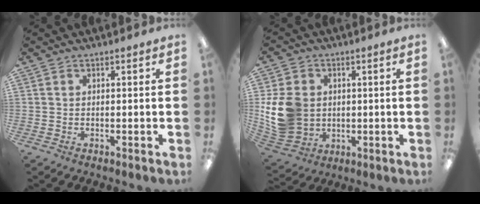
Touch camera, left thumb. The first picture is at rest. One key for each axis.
{"total": 13.3, "fx": 0.7, "fy": 11.1, "fz": 7.3, "tx": -0.161, "ty": 0.007, "tz": 0.017}